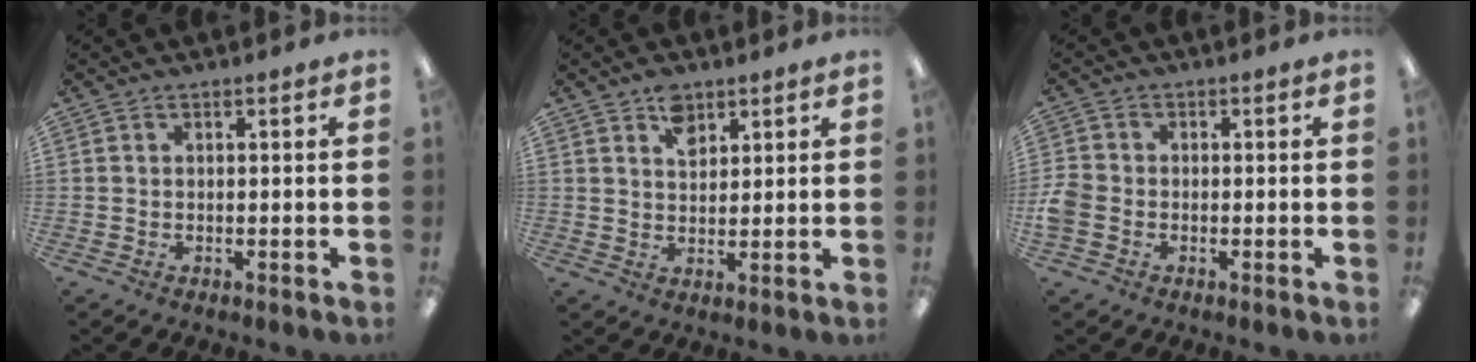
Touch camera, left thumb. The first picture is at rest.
{"total": 4.9, "force": [3.2, 3.1, 2.2], "torque": [-0.021, -0.012, 0.053]}
{"total": 4.5, "force": [-1.4, 3.6, 2.4], "torque": [-0.048, 0.009, -0.025]}